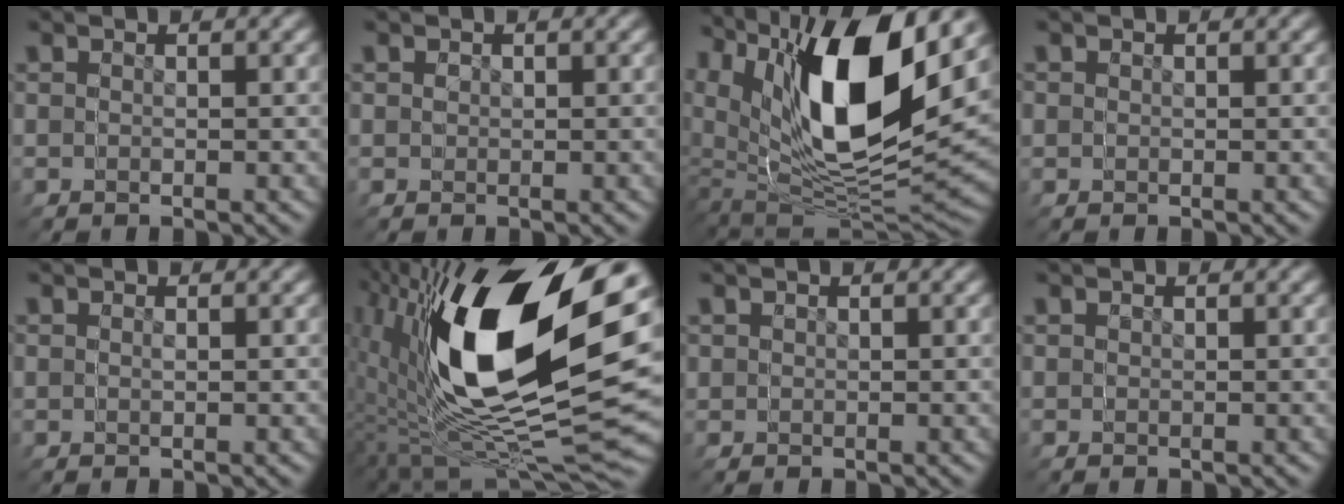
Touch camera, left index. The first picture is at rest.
{"total": 1.8, "force": [0.4, 1.6, 0.8], "torque": [-0.007, -0.005, 0.010]}
{"total": 15.8, "force": [4.1, 9.9, 11.7], "torque": [-0.219, 0.009, 0.063]}
{"total": 1.0, "force": [0.0, 1.0, -0.1], "torque": [0.001, -0.006, 0.005]}
{"total": 0.0}
{"total": 19.9, "force": [3.5, 9.5, 17.1], "torque": [-0.292, 0.027, 0.057]}
{"total": 1.8, "force": [0.6, 1.6, 0.6], "torque": [-0.008, -0.006, 0.014]}
{"total": 0.9, "force": [0.3, 0.6, 0.6], "torque": [-0.007, -0.002, 0.006]}